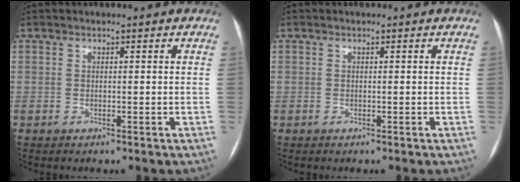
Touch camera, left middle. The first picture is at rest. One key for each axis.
{"total": 0.0}